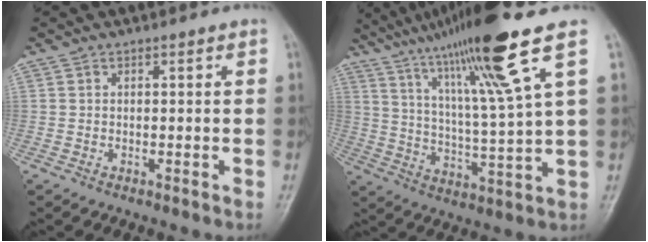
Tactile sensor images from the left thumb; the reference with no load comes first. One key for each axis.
{"total": 19.0, "fx": 11.2, "fy": 0.0, "fz": 15.3, "tx": -0.254, "ty": -0.038, "tz": 0.190}